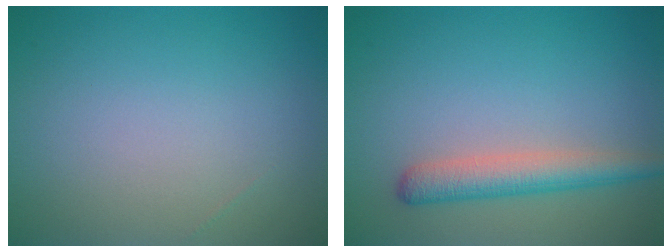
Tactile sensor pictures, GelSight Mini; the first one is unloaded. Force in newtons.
{"total": 3.4, "press": 3.4, "slide": 0.1}